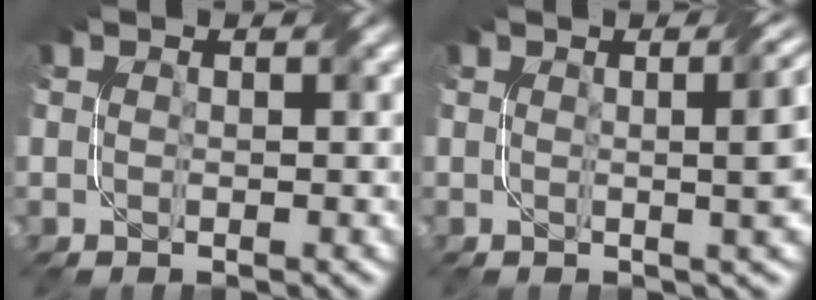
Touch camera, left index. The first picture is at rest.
{"total": 7.7, "force": [0.9, 3.2, 7.0], "torque": [-0.027, 0.024, 0.002]}